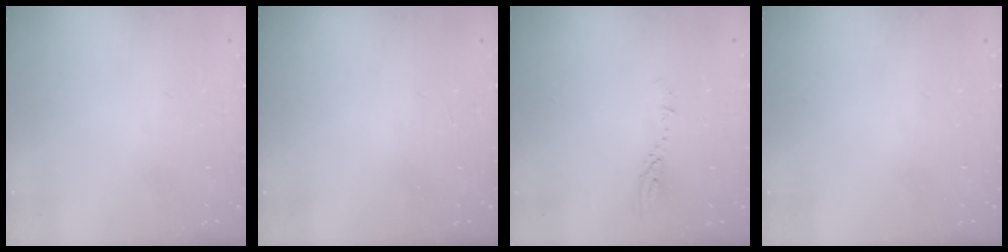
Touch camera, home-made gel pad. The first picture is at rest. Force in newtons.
{"total": 0.9, "press": 0.0, "slide": 0.9}
{"total": 3.5, "press": 3.4, "slide": 0.3}
{"total": 0.0}